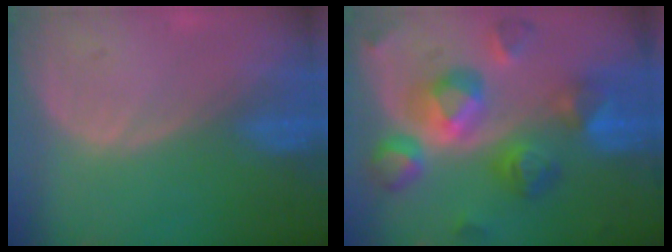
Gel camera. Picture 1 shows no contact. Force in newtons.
{"total": 11.3, "press": 11.2, "slide": 1.0}